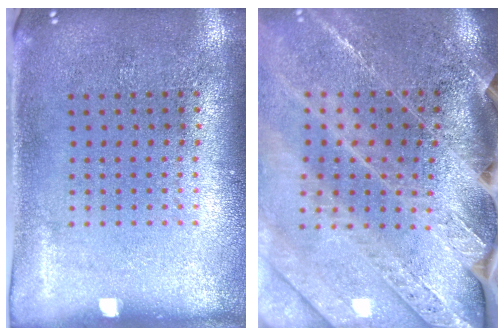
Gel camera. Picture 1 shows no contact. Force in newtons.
{"total": 3.8, "press": 3.2, "slide": 2.1}